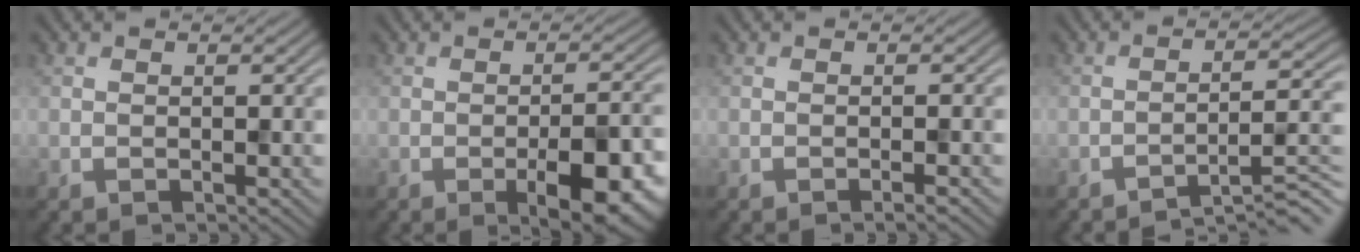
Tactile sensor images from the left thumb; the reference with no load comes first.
{"total": 7.5, "force": [-3.0, 2.5, 6.4], "torque": [-0.093, -0.006, -0.039]}
{"total": 1.2, "force": [-0.7, 0.1, 1.0], "torque": [-0.010, 0.004, -0.016]}
{"total": 6.5, "force": [-4.7, 0.7, 4.4], "torque": [-0.063, 0.019, -0.079]}